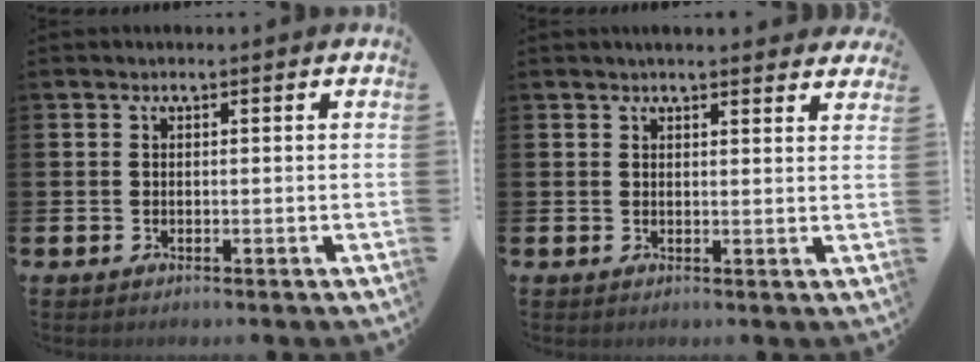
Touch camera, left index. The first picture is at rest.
{"total": 2.5, "force": [2.5, 0.2, 0.3], "torque": [-0.009, -0.007, 0.045]}